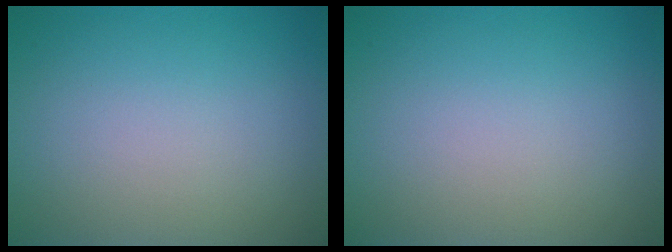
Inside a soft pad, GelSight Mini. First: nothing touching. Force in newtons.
{"total": 0.0}